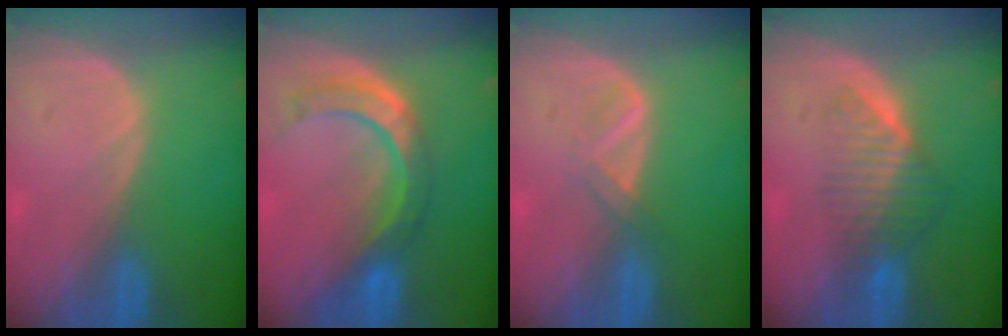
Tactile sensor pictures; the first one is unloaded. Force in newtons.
{"total": 8.5, "press": 7.2, "slide": 4.5}
{"total": 2.1, "press": 2.1, "slide": 0.2}
{"total": 6.6, "press": 5.6, "slide": 3.5}